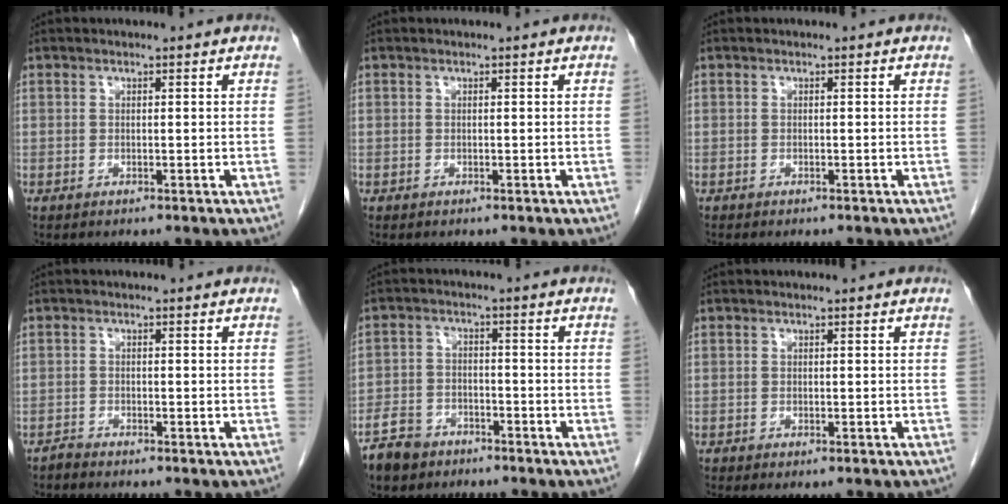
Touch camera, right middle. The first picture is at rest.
{"total": 0.0}
{"total": 1.0, "force": [-0.9, 0.2, 0.4], "torque": [-0.008, -0.002, -0.013]}
{"total": 0.9, "force": [-0.9, 0.0, -0.2], "torque": [0.001, -0.004, -0.019]}
{"total": 6.1, "force": [-4.6, 3.8, 1.5], "torque": [-0.040, 0.002, -0.084]}
{"total": 1.6, "force": [-1.3, 0.4, 0.9], "torque": [-0.008, -0.005, -0.018]}